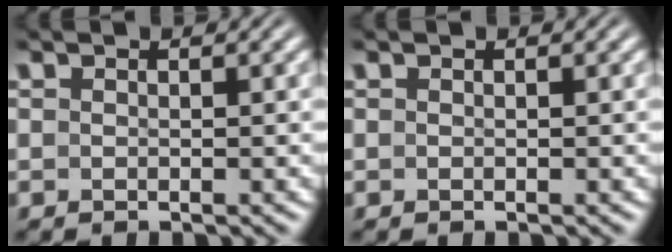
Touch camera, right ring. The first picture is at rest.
{"total": 0.0}